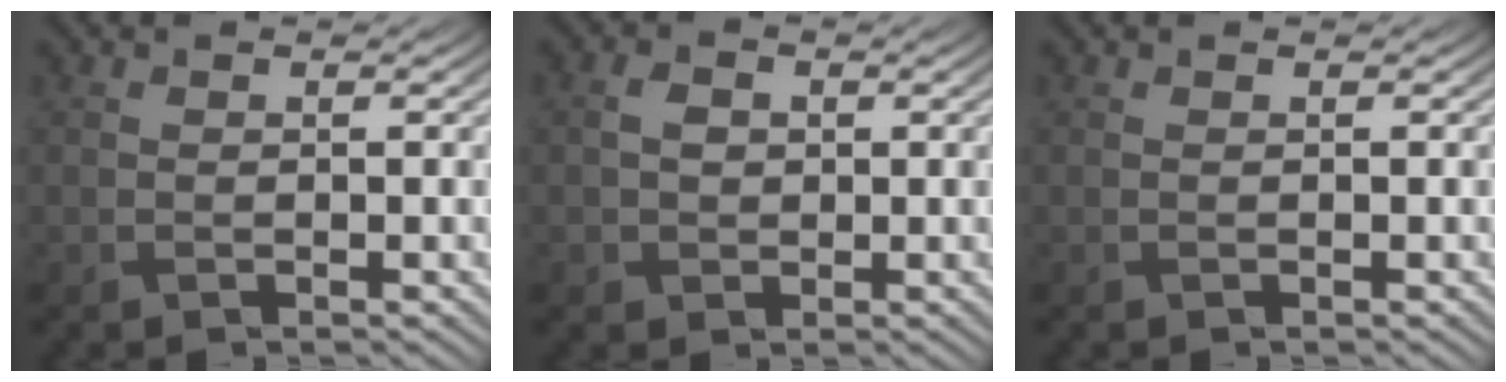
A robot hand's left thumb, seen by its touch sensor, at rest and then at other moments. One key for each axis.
{"total": 2.4, "fx": 0.1, "fy": 2.1, "fz": 1.3, "tx": -0.032, "ty": -0.001, "tz": -0.001}
{"total": 0.0}